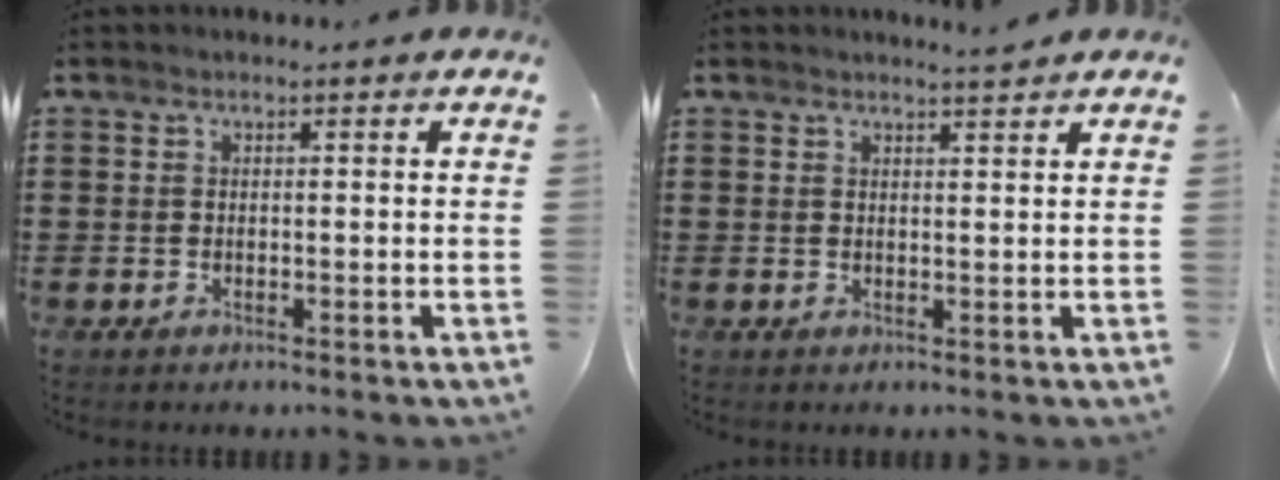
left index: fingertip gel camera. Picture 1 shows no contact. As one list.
[{"total": 1.9, "force": [1.8, -0.1, 0.6], "torque": [-0.015, 0.000, 0.034]}]